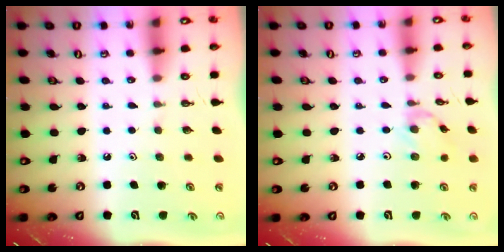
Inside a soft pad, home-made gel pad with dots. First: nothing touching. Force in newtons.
{"total": 1.0, "press": 1.0, "slide": 0.3}